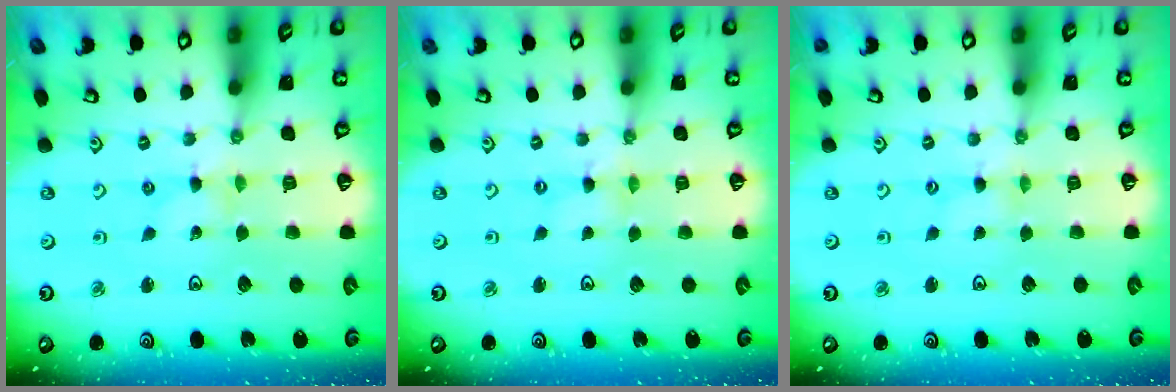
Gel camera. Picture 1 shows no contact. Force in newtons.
{"total": 0.0}
{"total": 1.1, "press": 1.1, "slide": 0.2}